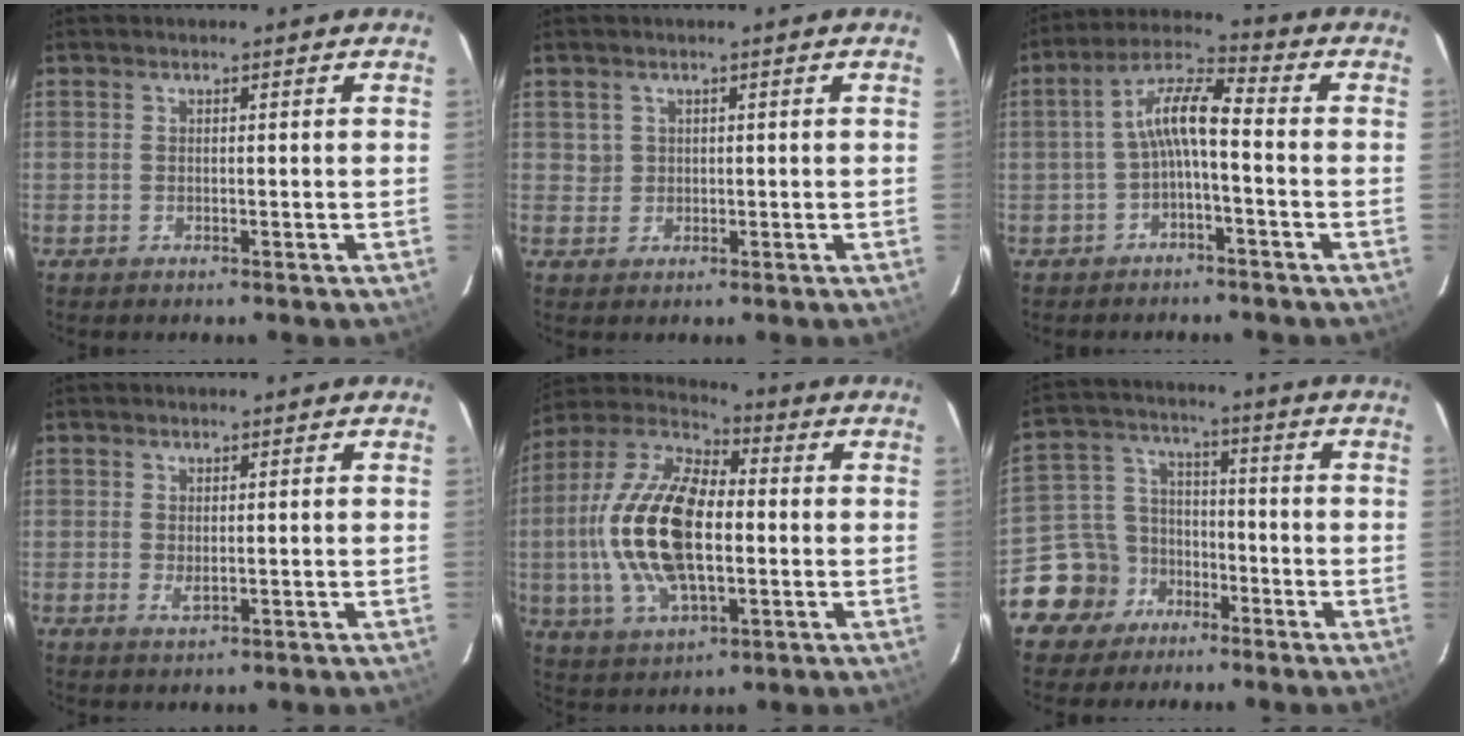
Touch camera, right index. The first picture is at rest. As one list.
[{"total": 1.7, "force": [0.5, 1.6, -0.2], "torque": [0.012, 0.007, 0.010]}, {"total": 7.0, "force": [-1.8, 1.5, 6.7], "torque": [-0.146, 0.020, -0.033]}, {"total": 1.7, "force": [0.2, 1.0, 1.4], "torque": [-0.025, -0.002, 0.005]}, {"total": 20.0, "force": [-1.0, 9.6, 17.6], "torque": [-0.363, 0.008, -0.022]}, {"total": 10.2, "force": [-6.0, 8.2, 1.0], "torque": [-0.043, 0.039, -0.100]}]